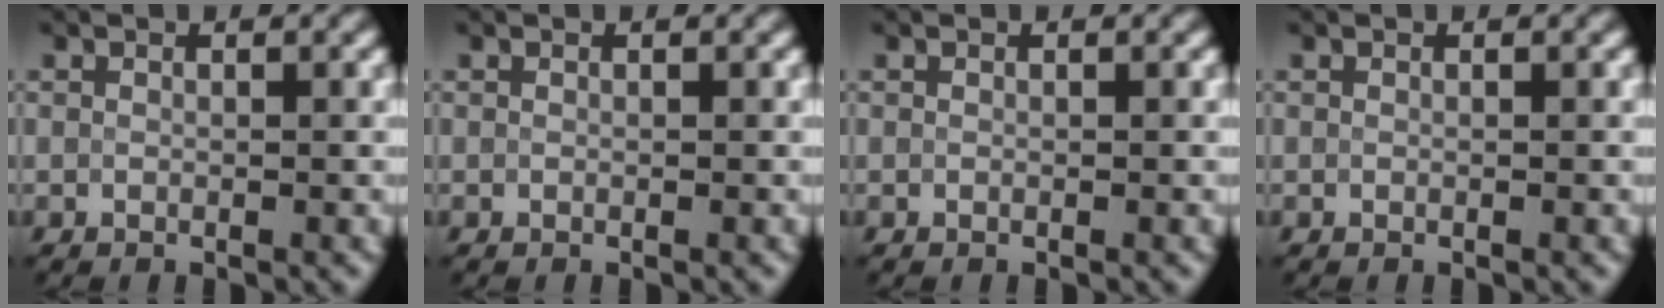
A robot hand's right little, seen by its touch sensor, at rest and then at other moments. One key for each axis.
{"total": 0.0}
{"total": 0.0}
{"total": 0.0}